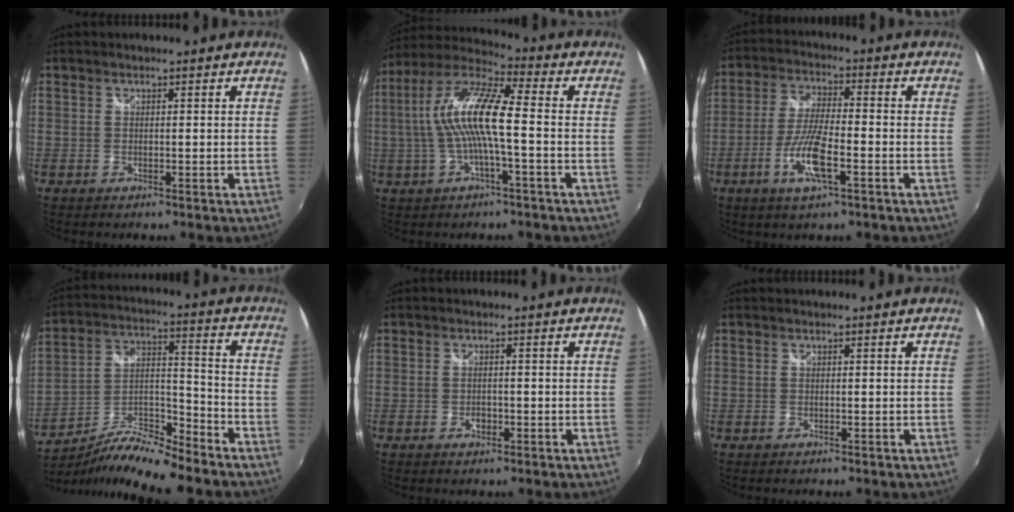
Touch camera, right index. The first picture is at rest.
{"total": 13.2, "force": [-0.8, 2.2, 13.0], "torque": [-0.250, 0.013, -0.019]}
{"total": 9.5, "force": [-3.7, 2.1, 8.5], "torque": [-0.175, -0.006, -0.074]}
{"total": 13.1, "force": [-10.8, 1.4, 7.3], "torque": [-0.140, 0.002, -0.200]}
{"total": 1.8, "force": [-0.7, 1.3, 1.1], "torque": [-0.017, 0.000, -0.012]}
{"total": 0.0}